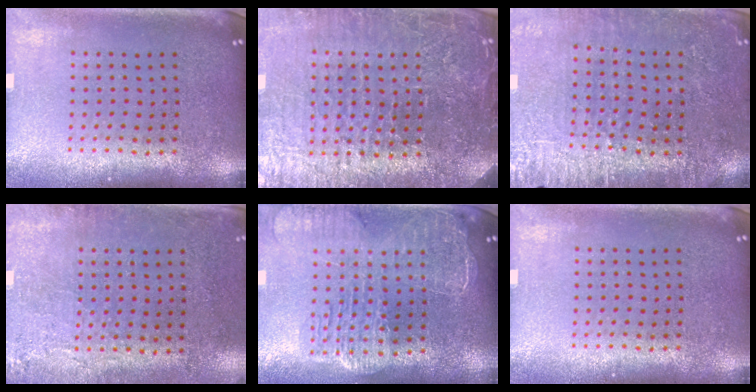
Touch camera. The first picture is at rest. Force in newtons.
{"total": 6.0, "press": 5.4, "slide": 2.8}
{"total": 3.0, "press": 2.8, "slide": 0.8}
{"total": 2.9, "press": 2.4, "slide": 1.6}
{"total": 2.7, "press": 2.3, "slide": 1.4}
{"total": 0.0}